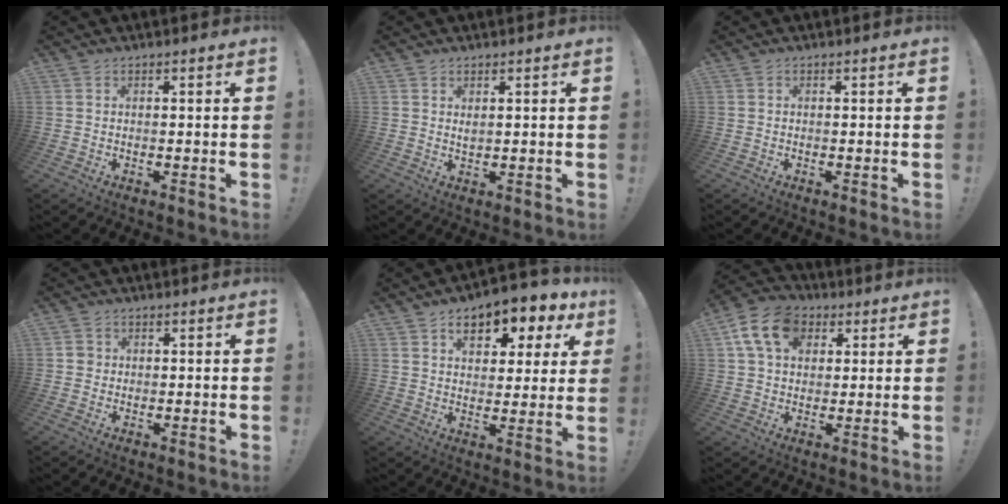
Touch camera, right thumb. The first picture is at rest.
{"total": 1.5, "force": [1.3, 0.4, 0.7], "torque": [0.000, -0.010, 0.021]}
{"total": 0.0}
{"total": 1.9, "force": [0.3, 1.9, 0.5], "torque": [-0.001, 0.003, 0.004]}
{"total": 9.9, "force": [4.8, 5.6, 6.6], "torque": [-0.088, -0.027, 0.081]}
{"total": 13.7, "force": [5.1, 10.0, 7.7], "torque": [-0.123, -0.008, 0.102]}